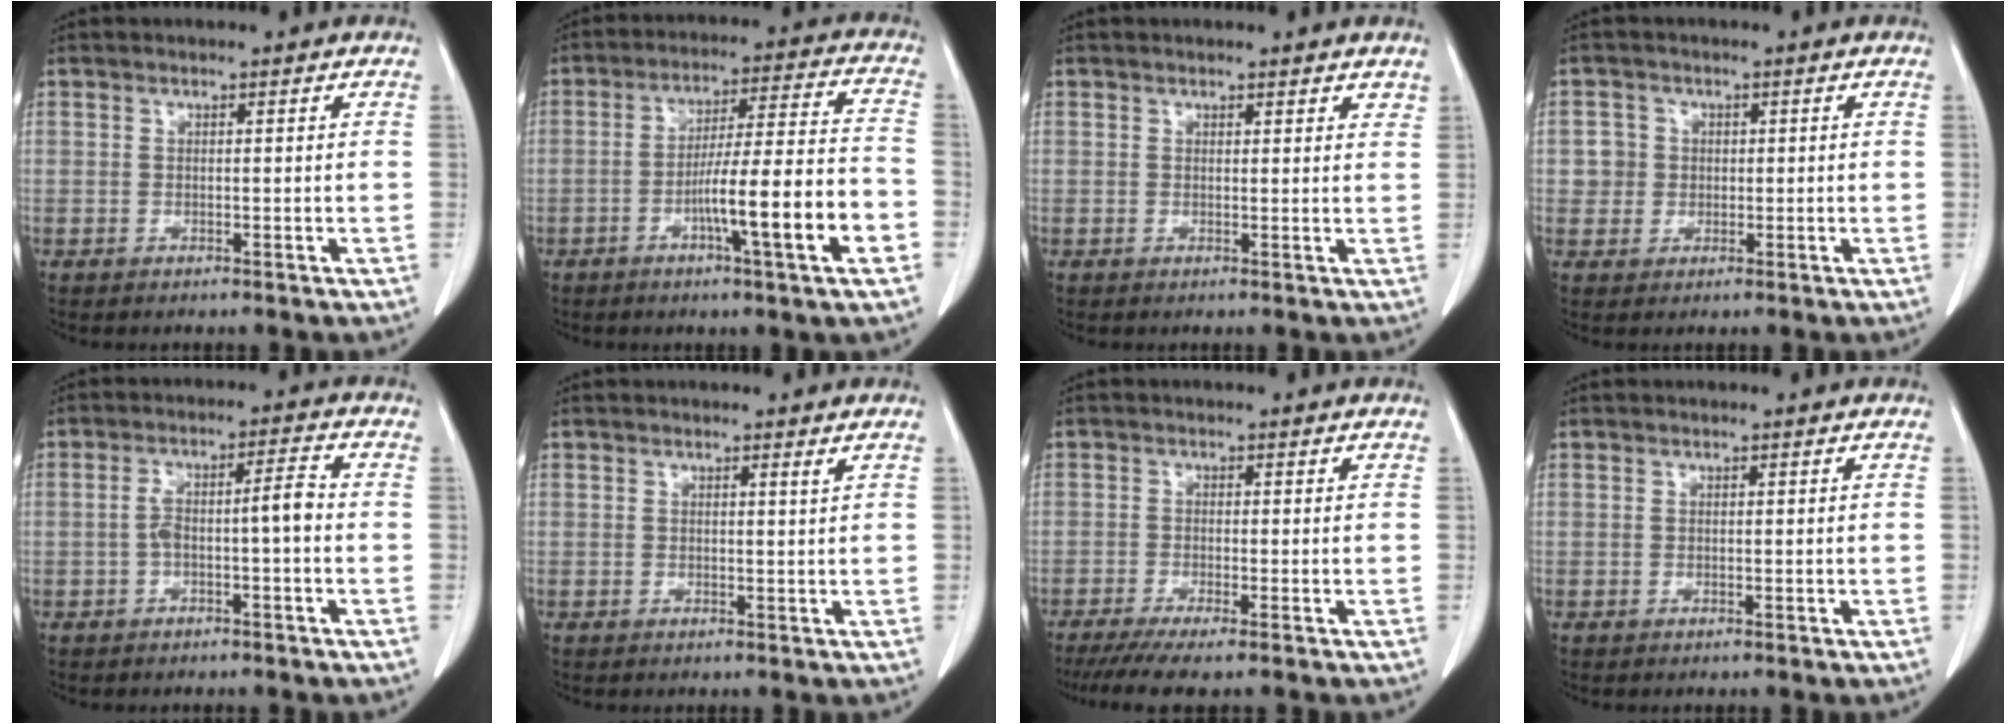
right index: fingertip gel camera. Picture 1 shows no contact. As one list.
[{"total": 13.9, "force": [-5.1, 0.1, 13.0], "torque": [-0.207, 0.005, -0.080]}, {"total": 2.4, "force": [2.1, 0.8, 0.7], "torque": [-0.003, -0.003, 0.016]}, {"total": 3.0, "force": [0.3, 3.0, 0.2], "torque": [0.009, 0.008, 0.005]}, {"total": 5.2, "force": [-1.1, 0.8, 5.0], "torque": [-0.093, 0.026, -0.014]}, {"total": 0.6, "force": [0.5, -0.1, 0.3], "torque": [-0.017, -0.006, 0.009]}, {"total": 5.7, "force": [-4.4, 0.0, 3.6], "torque": [-0.052, -0.013, -0.073]}, {"total": 0.0}]